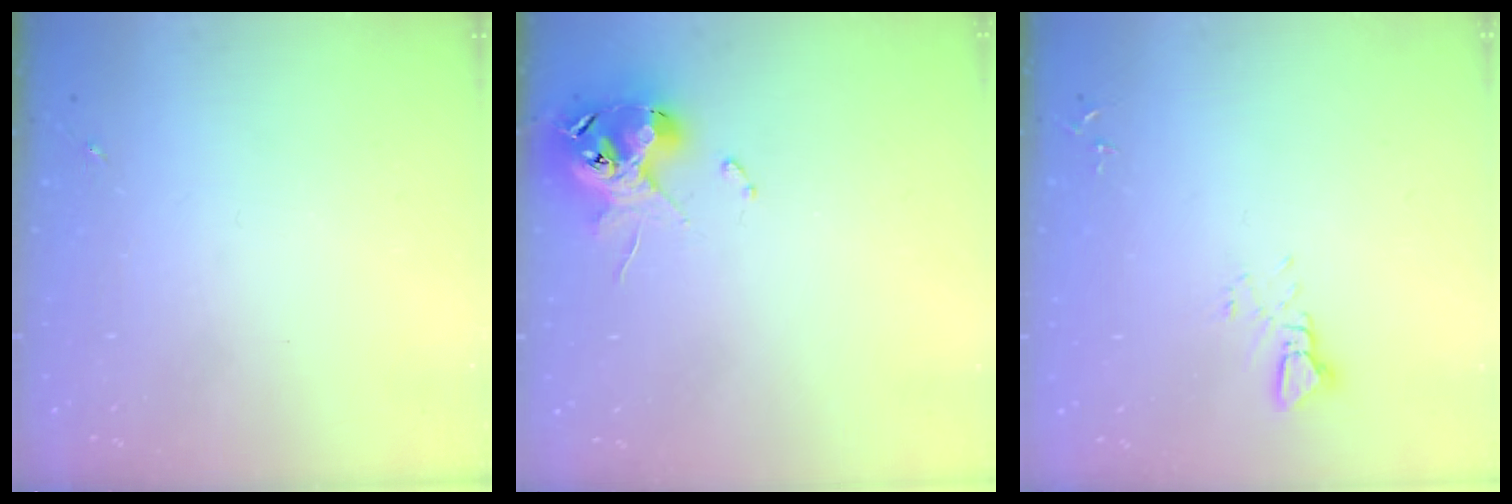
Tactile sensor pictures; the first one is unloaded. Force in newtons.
{"total": 12.6, "press": 12.5, "slide": 1.7}
{"total": 3.1, "press": 3.1, "slide": 0.1}